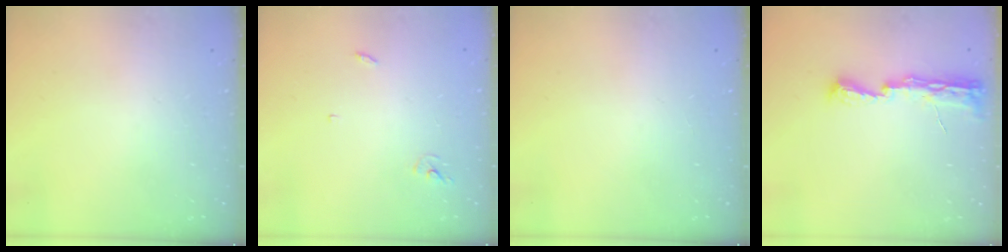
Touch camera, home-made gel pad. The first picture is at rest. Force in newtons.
{"total": 2.4, "press": 2.4, "slide": 0.2}
{"total": 0.0}
{"total": 8.5, "press": 8.5, "slide": 1.2}